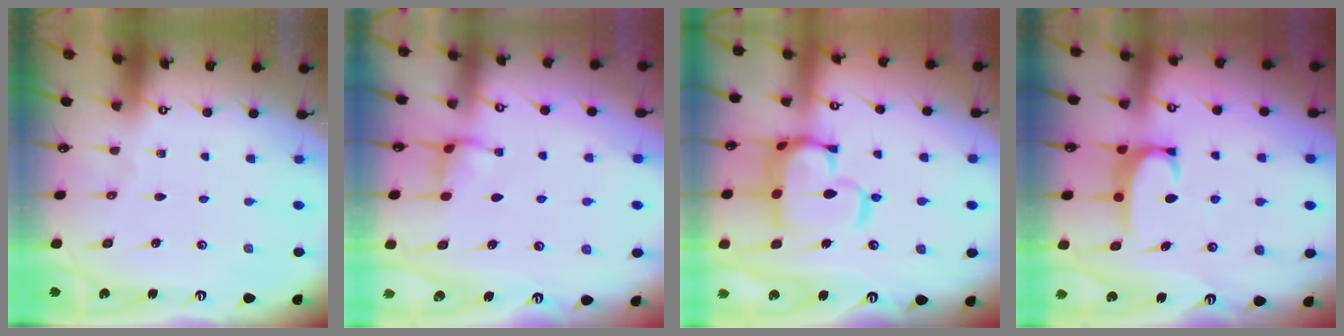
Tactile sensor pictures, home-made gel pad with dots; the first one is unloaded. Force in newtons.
{"total": 2.0, "press": 1.9, "slide": 0.7}
{"total": 12.9, "press": 12.8, "slide": 1.5}
{"total": 2.8, "press": 2.8, "slide": 0.5}